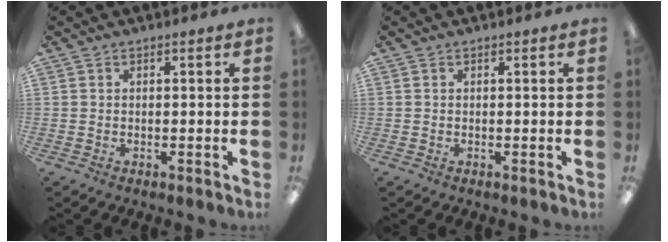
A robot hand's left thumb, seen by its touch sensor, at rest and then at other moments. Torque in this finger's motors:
{"motor_torque": [-0.02, 0.00, -0.02, 0.02, 0.00]}